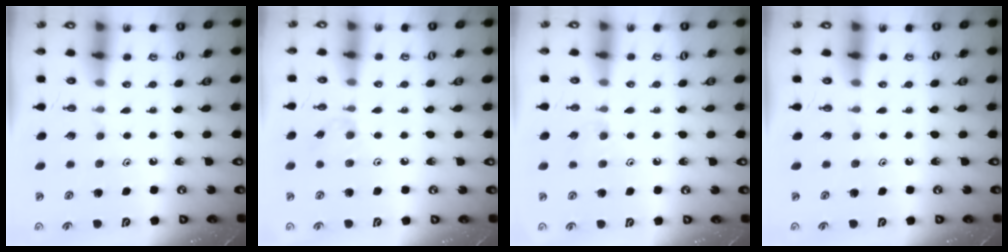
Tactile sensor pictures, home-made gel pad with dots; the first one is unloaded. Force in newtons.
{"total": 4.5, "press": 4.4, "slide": 0.6}
{"total": 3.7, "press": 3.7, "slide": 0.6}
{"total": 0.0}